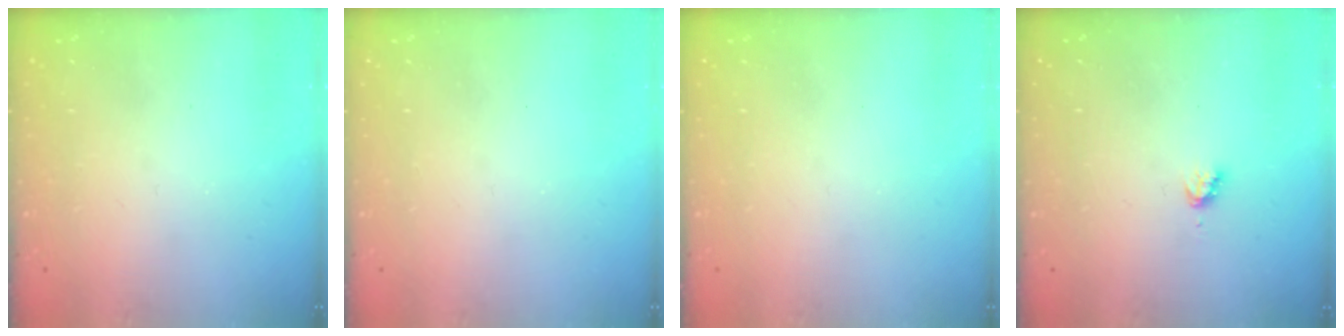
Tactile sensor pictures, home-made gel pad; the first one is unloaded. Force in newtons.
{"total": 0.0}
{"total": 0.0}
{"total": 2.8, "press": 2.8, "slide": 0.3}